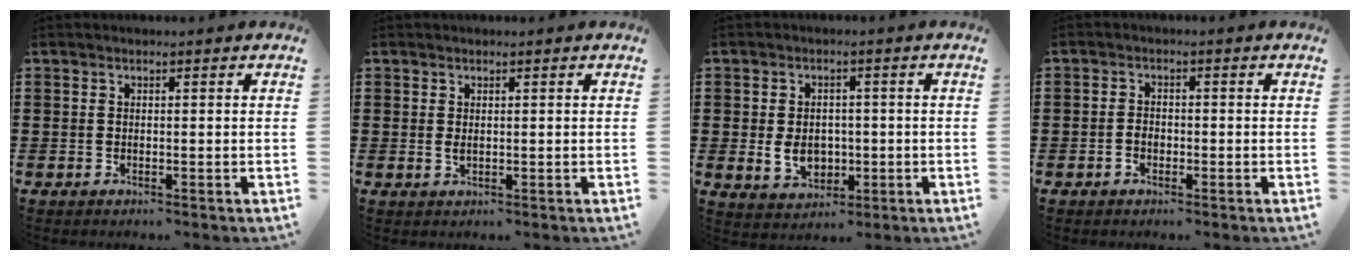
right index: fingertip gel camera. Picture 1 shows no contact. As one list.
[{"total": 0.9, "force": [0.2, 0.3, 0.8], "torque": [-0.019, -0.001, 0.004]}, {"total": 4.9, "force": [-0.7, 3.7, 3.2], "torque": [-0.051, -0.003, -0.014]}, {"total": 1.9, "force": [-0.9, 1.1, 1.2], "torque": [-0.025, 0.002, -0.019]}]